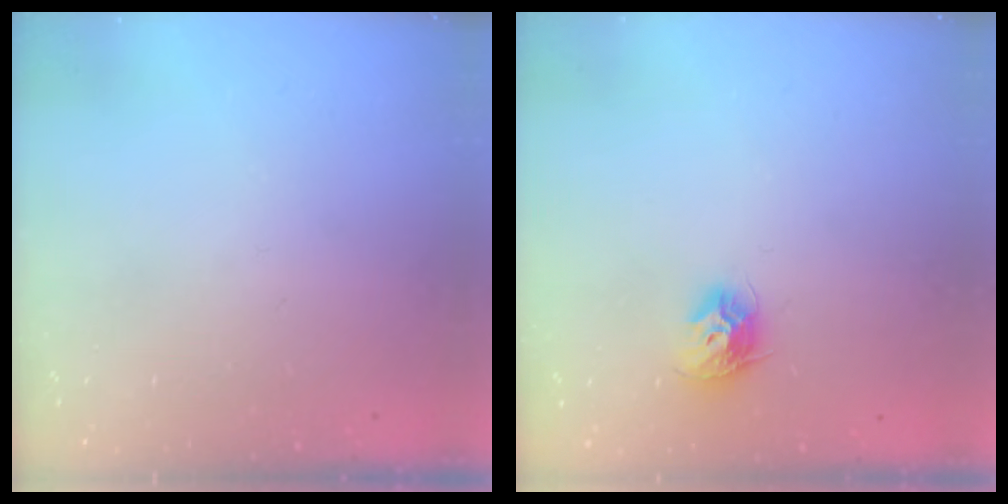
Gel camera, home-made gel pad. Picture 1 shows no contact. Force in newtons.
{"total": 8.9, "press": 8.9, "slide": 0.1}